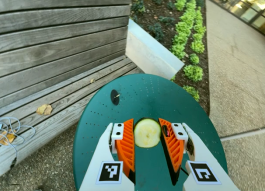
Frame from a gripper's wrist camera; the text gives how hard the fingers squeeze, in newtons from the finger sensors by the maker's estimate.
{"total": 13.2, "left": 13.7, "right": 12.7}